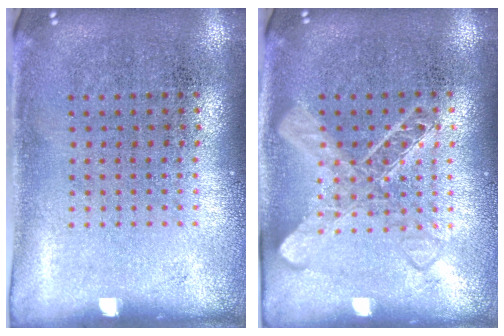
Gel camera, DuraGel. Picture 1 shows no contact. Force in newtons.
{"total": 1.6, "press": 1.6, "slide": 0.4}